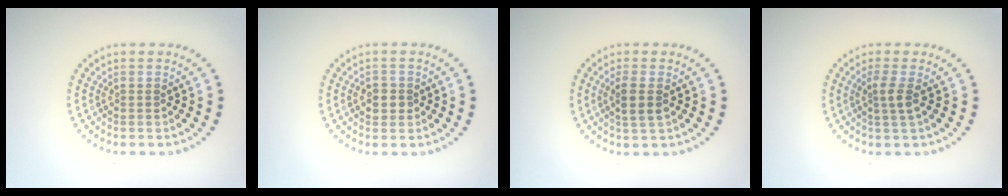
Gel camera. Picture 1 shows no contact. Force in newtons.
{"total": 1.5, "press": 1.5, "slide": 0.2}
{"total": 2.0, "press": 1.7, "slide": 1.0}
{"total": 1.9, "press": 1.4, "slide": 1.3}